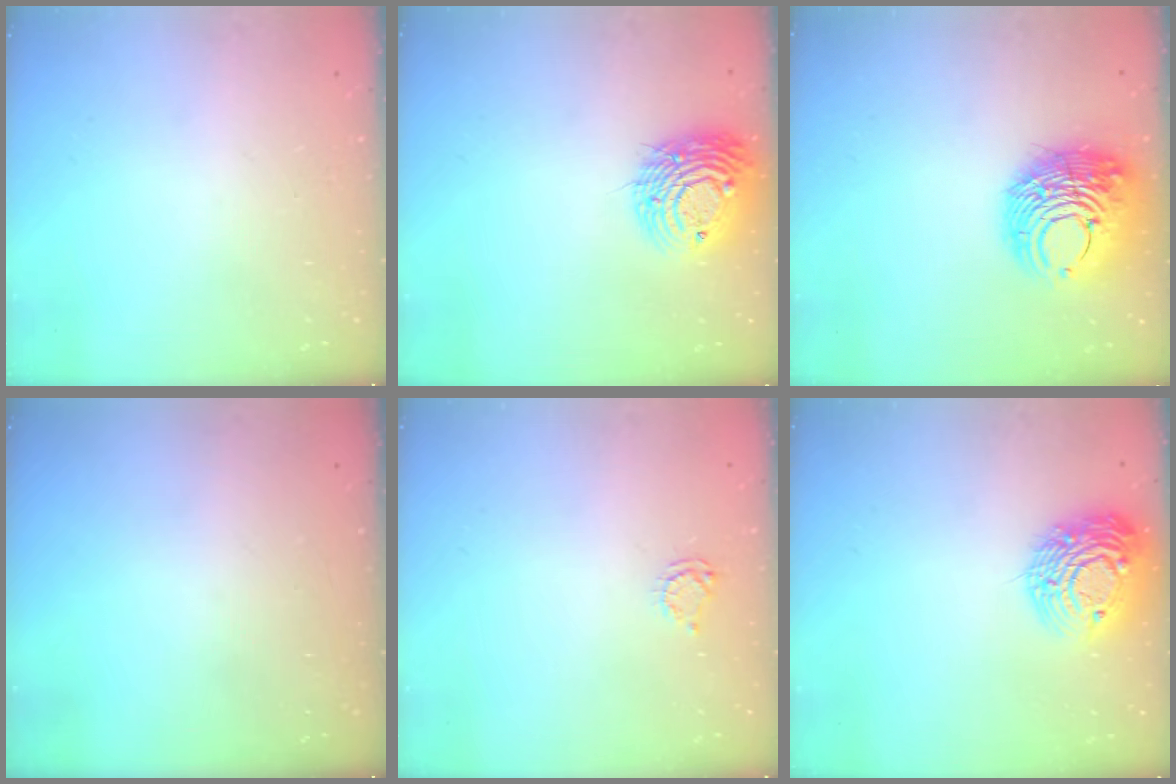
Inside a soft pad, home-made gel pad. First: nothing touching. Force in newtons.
{"total": 12.9, "press": 12.7, "slide": 2.2}
{"total": 13.1, "press": 13.0, "slide": 2.1}
{"total": 0.0}
{"total": 3.4, "press": 3.3, "slide": 0.5}
{"total": 14.6, "press": 14.6, "slide": 1.1}